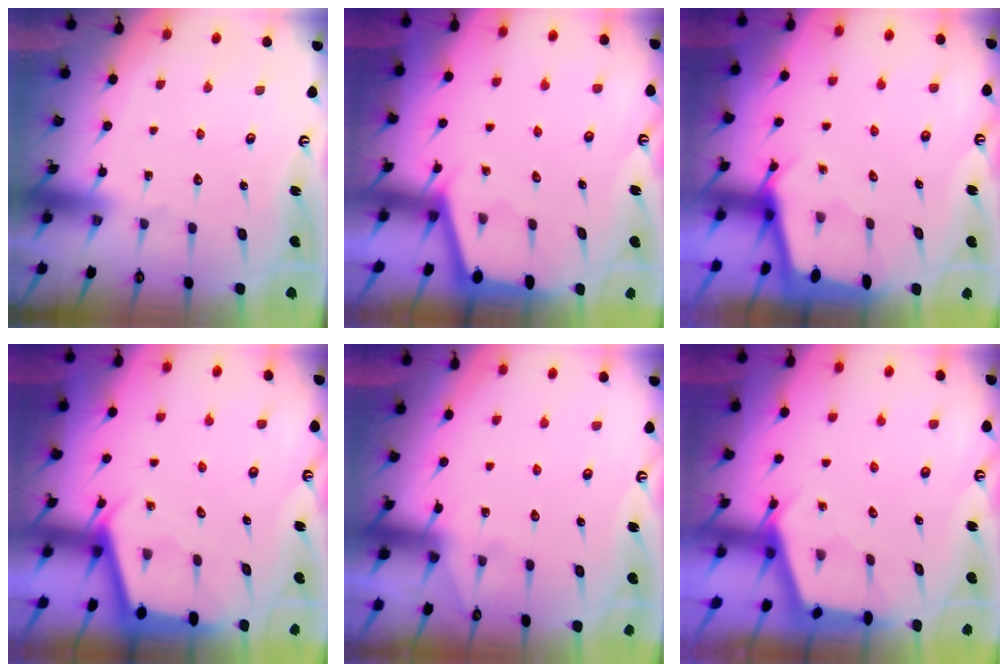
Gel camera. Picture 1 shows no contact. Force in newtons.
{"total": 2.0, "press": 2.0, "slide": 0.3}
{"total": 2.3, "press": 2.3, "slide": 0.3}
{"total": 2.4, "press": 2.4, "slide": 0.2}
{"total": 3.9, "press": 3.9, "slide": 0.5}
{"total": 2.5, "press": 2.5, "slide": 0.3}